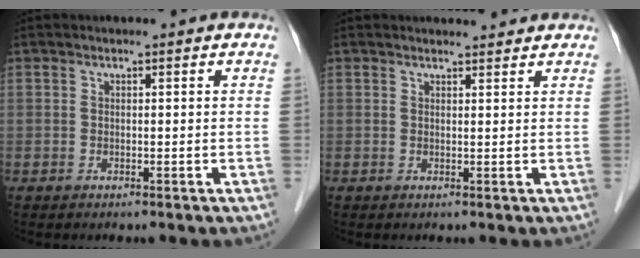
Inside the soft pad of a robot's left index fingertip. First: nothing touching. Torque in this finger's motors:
{"motor_torque": [0.66, -1.01, 0.00, 0.00]}